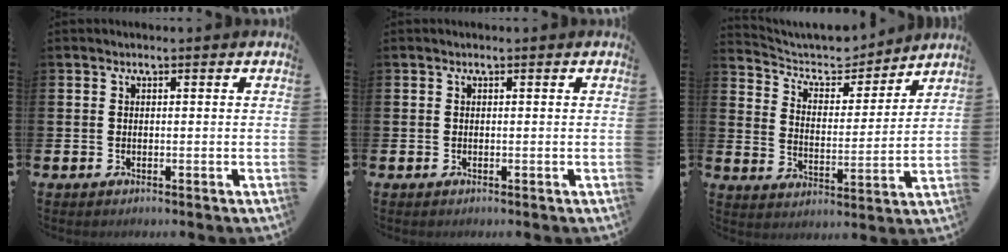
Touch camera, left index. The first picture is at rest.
{"total": 0.0}
{"total": 7.0, "force": [6.4, 2.3, 1.5], "torque": [-0.056, -0.054, 0.107]}